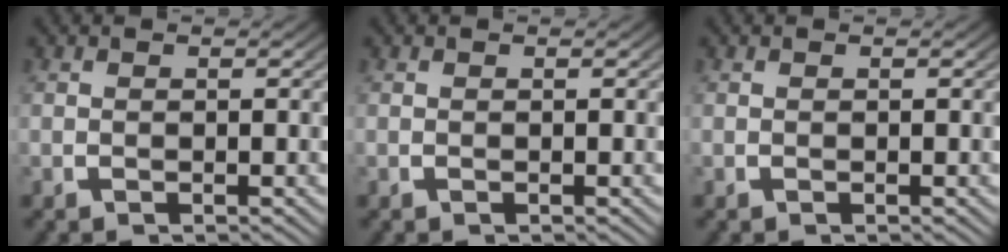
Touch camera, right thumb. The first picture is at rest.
{"total": 0.0}
{"total": 0.0}